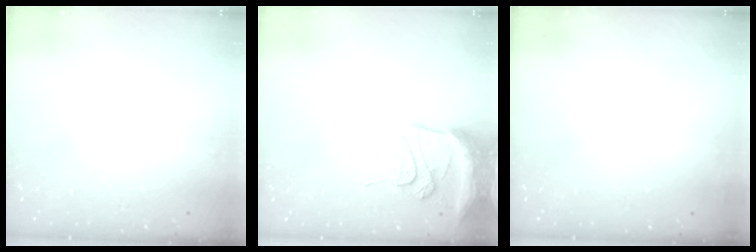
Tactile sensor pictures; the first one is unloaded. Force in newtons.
{"total": 13.1, "press": 13.1, "slide": 1.3}
{"total": 2.8, "press": 2.3, "slide": 1.7}